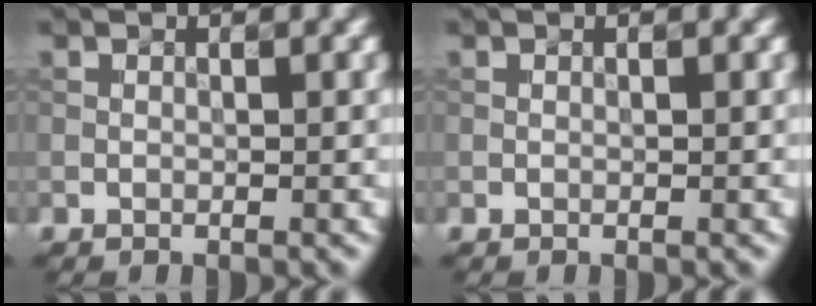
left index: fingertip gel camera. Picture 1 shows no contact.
{"total": 0.0}